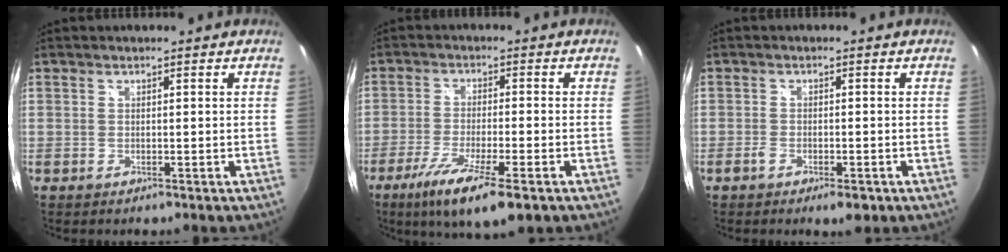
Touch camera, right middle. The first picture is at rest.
{"total": 11.4, "force": [-6.7, 1.8, 9.0], "torque": [-0.187, -0.042, -0.119]}
{"total": 3.8, "force": [-2.5, 1.7, 2.4], "torque": [-0.056, -0.006, -0.045]}